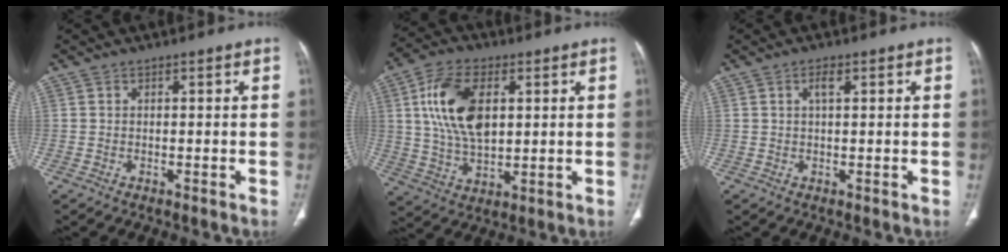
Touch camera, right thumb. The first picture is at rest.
{"total": 14.5, "force": [3.5, 8.2, 11.4], "torque": [-0.209, -0.005, 0.069]}
{"total": 2.1, "force": [0.9, 0.8, 1.8], "torque": [-0.033, 0.001, 0.015]}